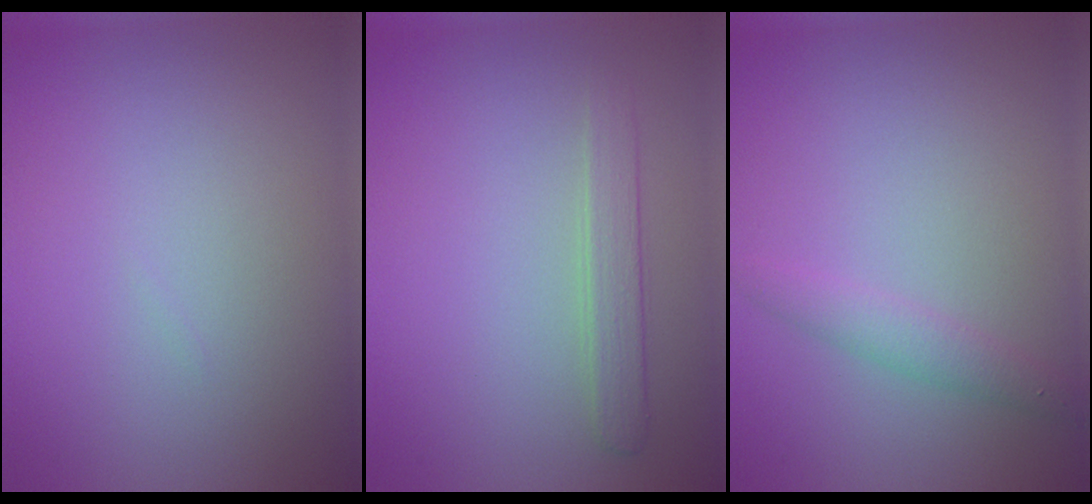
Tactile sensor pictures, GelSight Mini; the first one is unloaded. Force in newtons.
{"total": 1.8, "press": 1.8, "slide": 0.1}
{"total": 1.8, "press": 1.8, "slide": 0.0}